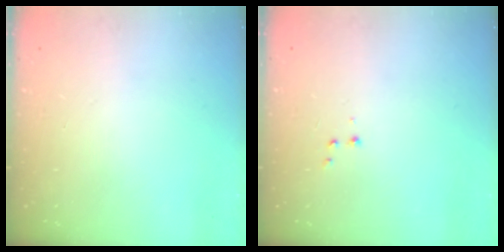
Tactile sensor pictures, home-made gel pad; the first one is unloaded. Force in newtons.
{"total": 2.6, "press": 2.5, "slide": 0.6}